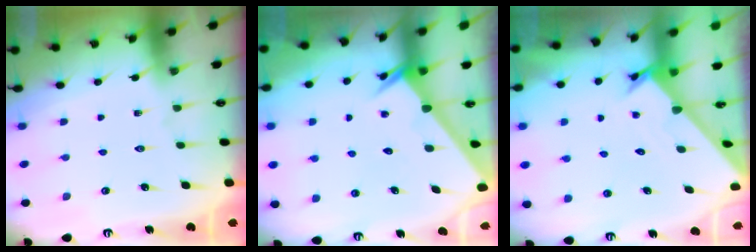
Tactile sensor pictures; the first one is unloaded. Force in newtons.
{"total": 2.6, "press": 2.6, "slide": 0.0}
{"total": 1.6, "press": 1.5, "slide": 0.1}